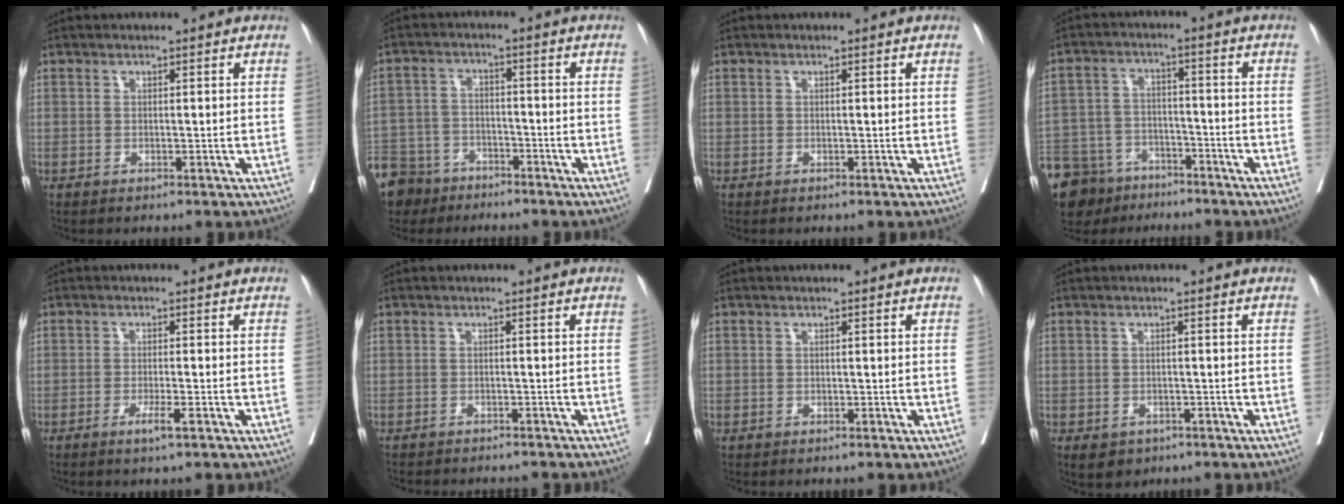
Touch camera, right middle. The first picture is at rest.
{"total": 12.7, "force": [-9.5, 7.8, 3.1], "torque": [-0.098, -0.001, -0.165]}
{"total": 0.0}
{"total": 15.6, "force": [-12.0, 8.6, 5.1], "torque": [-0.125, 0.007, -0.191]}
{"total": 2.4, "force": [-1.3, -0.1, 2.0], "torque": [-0.033, -0.004, -0.024]}
{"total": 7.4, "force": [-6.9, 1.4, 2.2], "torque": [-0.020, -0.006, -0.086]}
{"total": 0.0}
{"total": 3.6, "force": [-2.3, 2.6, 1.0], "torque": [-0.009, 0.001, -0.028]}